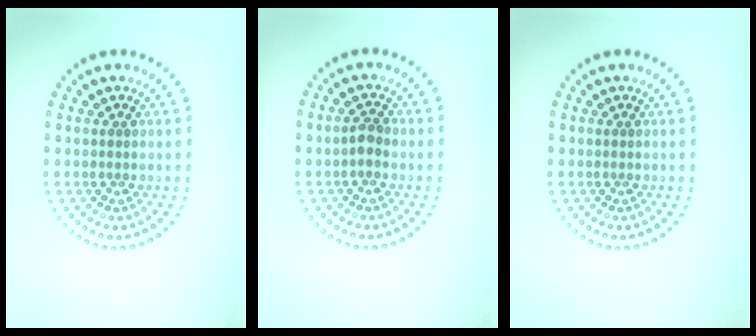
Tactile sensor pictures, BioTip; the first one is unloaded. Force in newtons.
{"total": 1.2, "press": 1.2, "slide": 0.3}
{"total": 0.0}